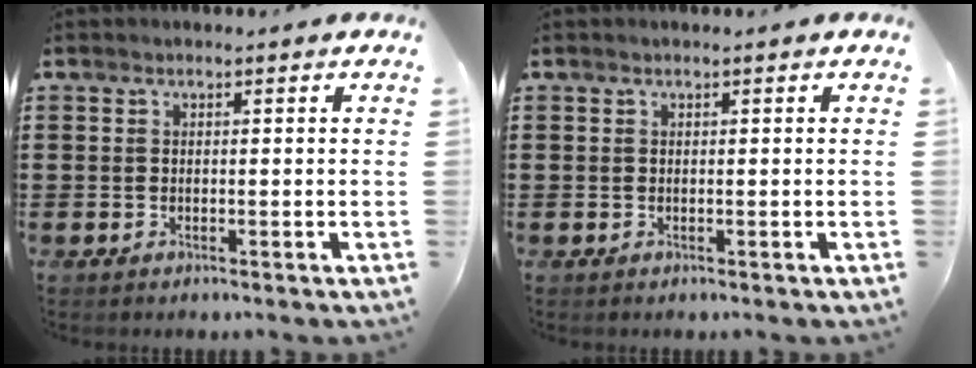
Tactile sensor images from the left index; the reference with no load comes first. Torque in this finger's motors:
{"motor_torque": [-0.03, 0.00, -0.02, -0.01]}